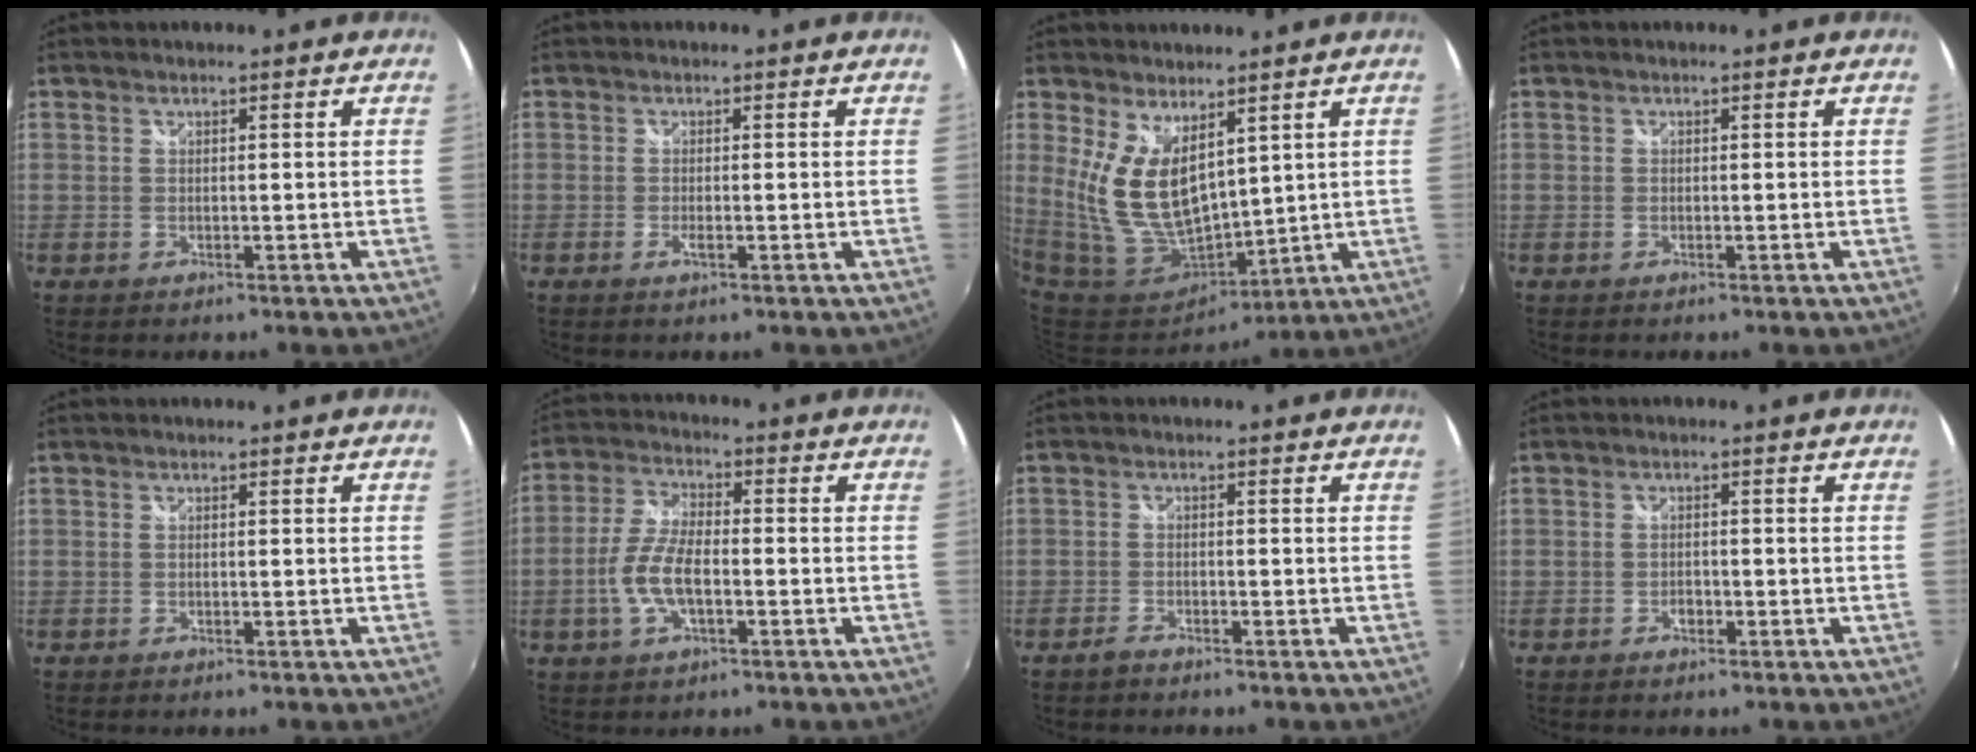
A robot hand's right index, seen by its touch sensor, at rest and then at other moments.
{"total": 1.1, "force": [-0.4, 0.1, 1.0], "torque": [-0.020, -0.001, -0.007]}
{"total": 12.3, "force": [4.8, 6.6, 9.3], "torque": [-0.184, -0.015, 0.116]}
{"total": 0.0}
{"total": 0.0}
{"total": 8.3, "force": [-2.4, 3.4, 7.2], "torque": [-0.154, 0.006, -0.044]}
{"total": 1.7, "force": [-1.6, 0.4, 0.4], "torque": [-0.017, -0.002, -0.034]}
{"total": 1.2, "force": [-0.8, 0.7, 0.5], "torque": [-0.010, 0.002, -0.012]}